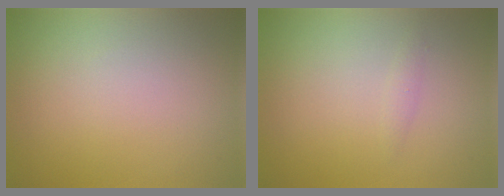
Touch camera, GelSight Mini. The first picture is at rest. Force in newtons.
{"total": 0.7, "press": 0.7, "slide": 0.0}